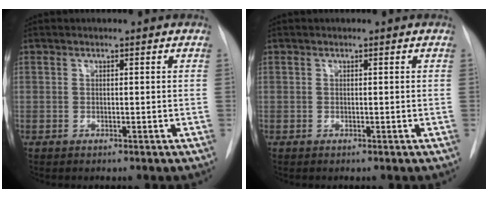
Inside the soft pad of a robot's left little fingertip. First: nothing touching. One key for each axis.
{"total": 0.0}